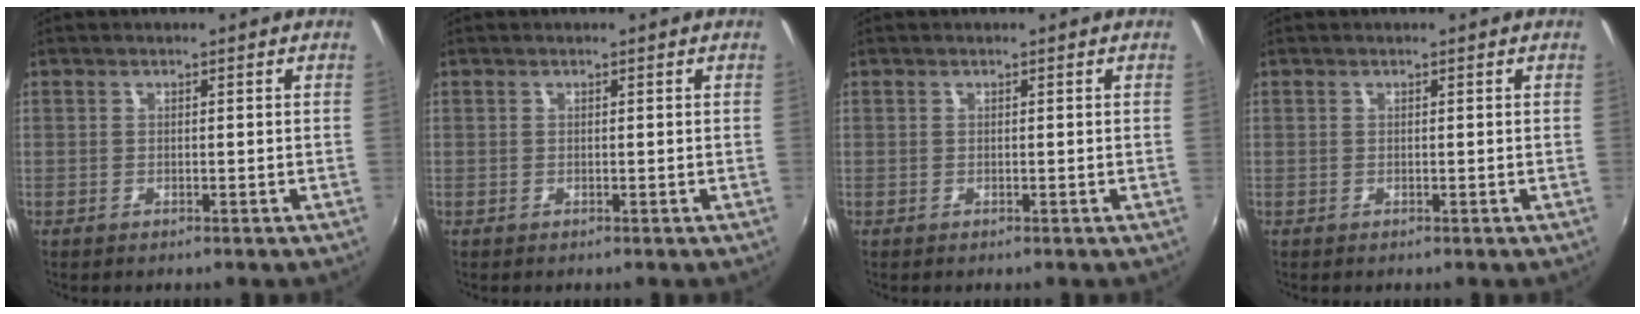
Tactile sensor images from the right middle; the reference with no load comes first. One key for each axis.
{"total": 0.0}
{"total": 0.0}
{"total": 0.0}